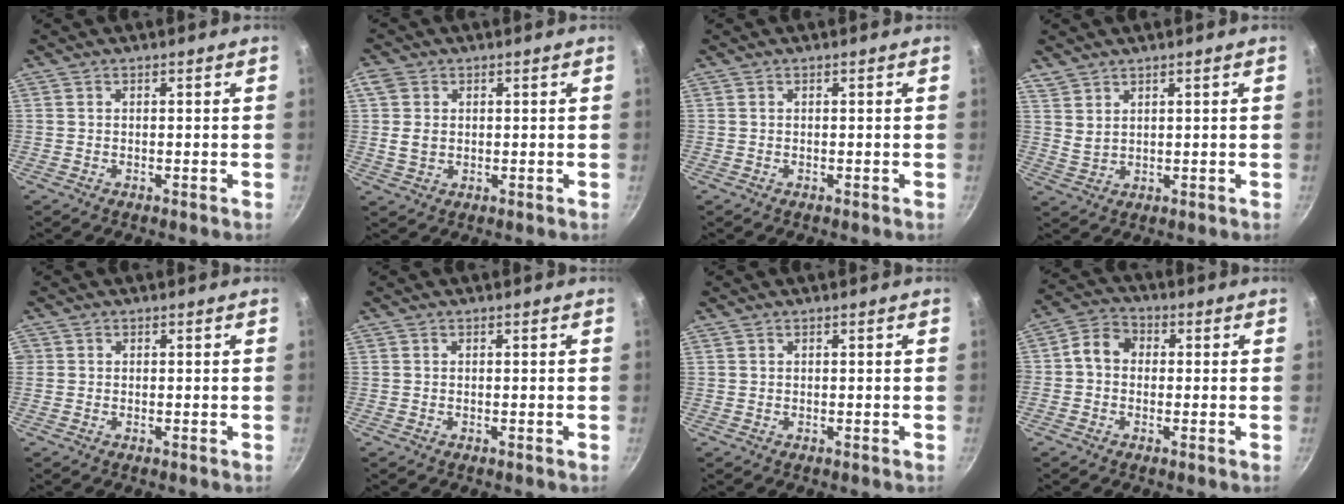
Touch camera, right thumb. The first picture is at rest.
{"total": 4.6, "force": [0.6, 3.7, 2.7], "torque": [-0.046, -0.004, 0.007]}
{"total": 0.0}
{"total": 3.1, "force": [2.6, 1.4, 1.0], "torque": [-0.015, -0.008, 0.056]}
{"total": 0.8, "force": [0.1, 0.8, 0.1], "torque": [0.008, 0.001, -0.002]}
{"total": 0.0}
{"total": 0.0}
{"total": 5.9, "force": [0.0, 4.9, 3.2], "torque": [-0.037, 0.017, -0.021]}